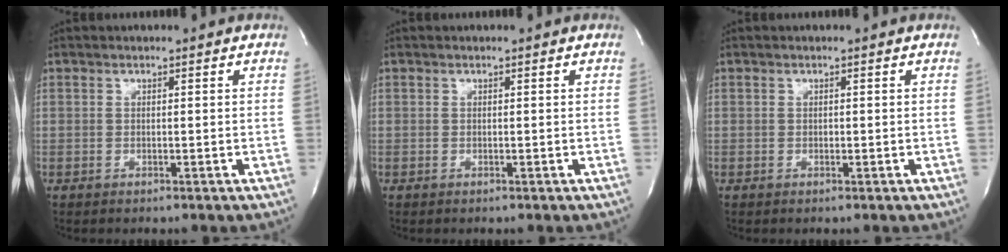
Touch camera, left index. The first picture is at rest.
{"total": 0.0}
{"total": 0.0}